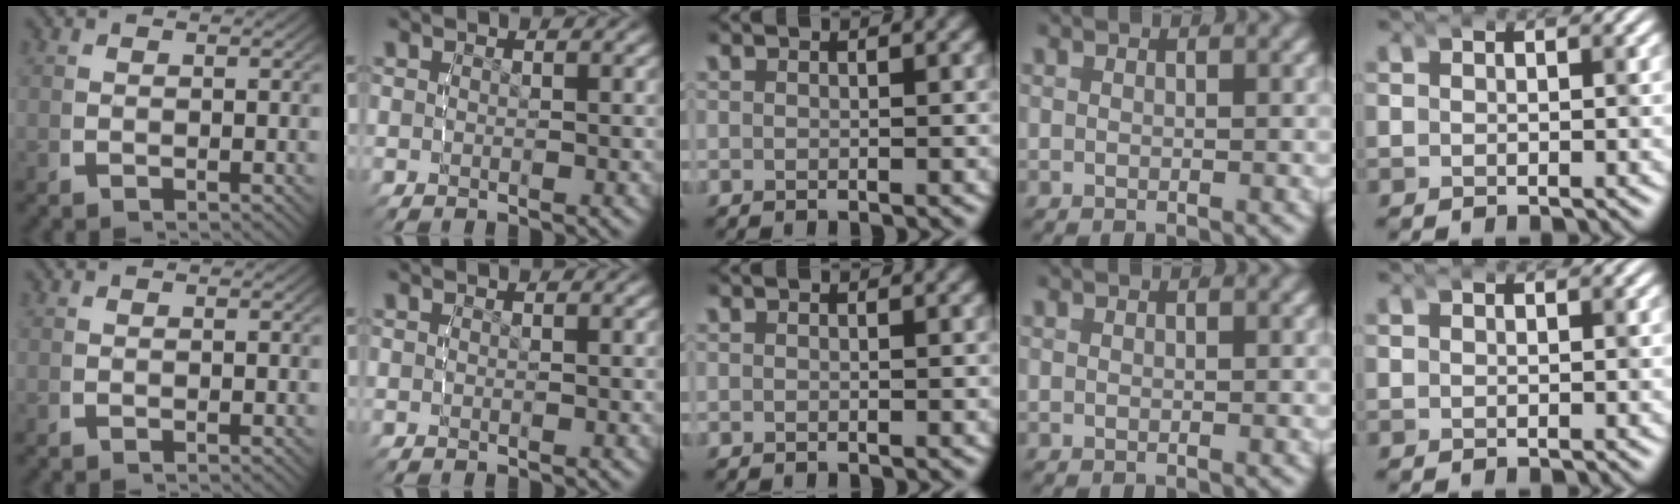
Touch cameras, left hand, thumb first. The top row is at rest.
{}